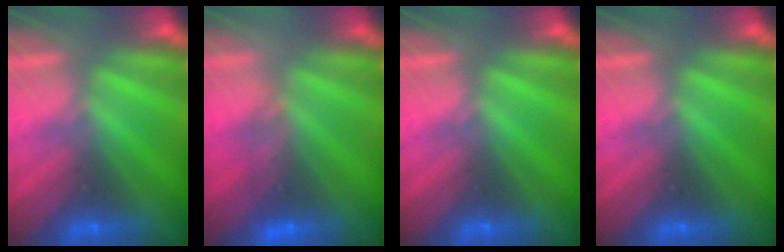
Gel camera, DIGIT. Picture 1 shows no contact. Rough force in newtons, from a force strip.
{"total": 3.8}
{"total": 0.0}
{"total": 0.0}